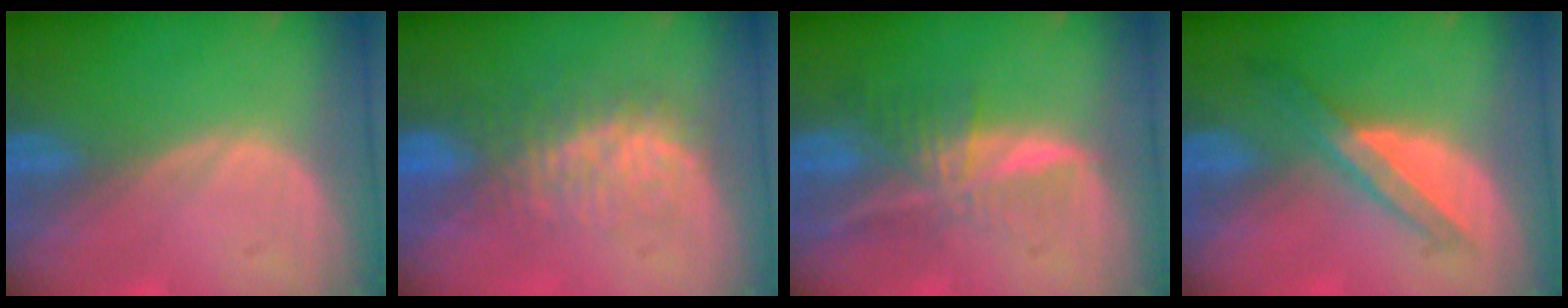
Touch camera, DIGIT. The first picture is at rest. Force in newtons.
{"total": 7.5, "press": 7.3, "slide": 1.7}
{"total": 7.3, "press": 6.1, "slide": 4.0}
{"total": 5.7, "press": 5.2, "slide": 2.4}